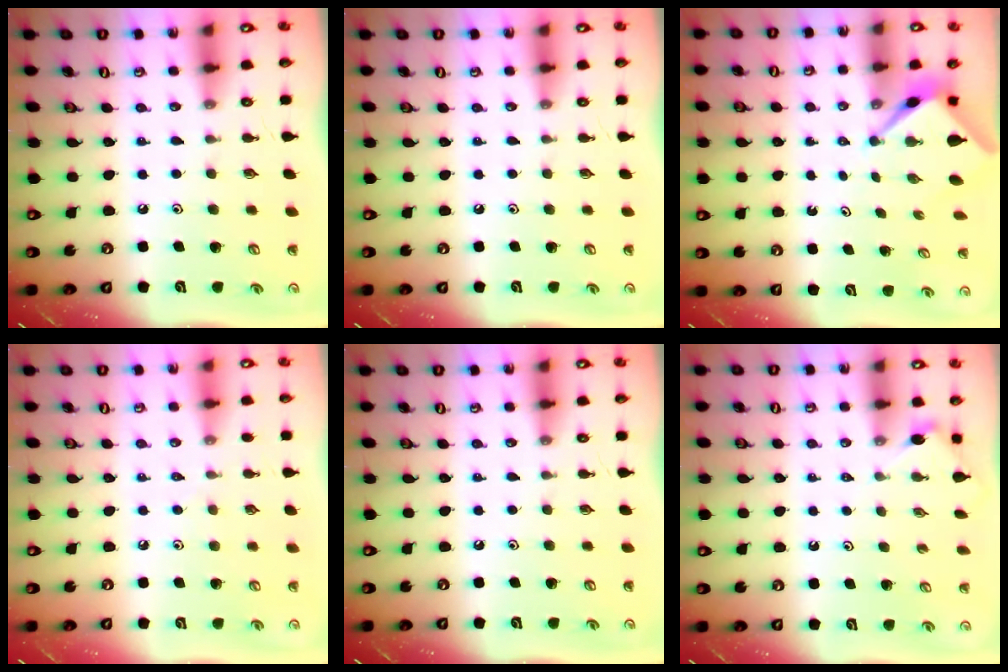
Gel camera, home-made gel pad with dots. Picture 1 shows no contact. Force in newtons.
{"total": 0.0}
{"total": 2.6, "press": 2.6, "slide": 0.1}
{"total": 3.0, "press": 3.0, "slide": 0.7}
{"total": 0.0}
{"total": 1.1, "press": 1.1, "slide": 0.3}